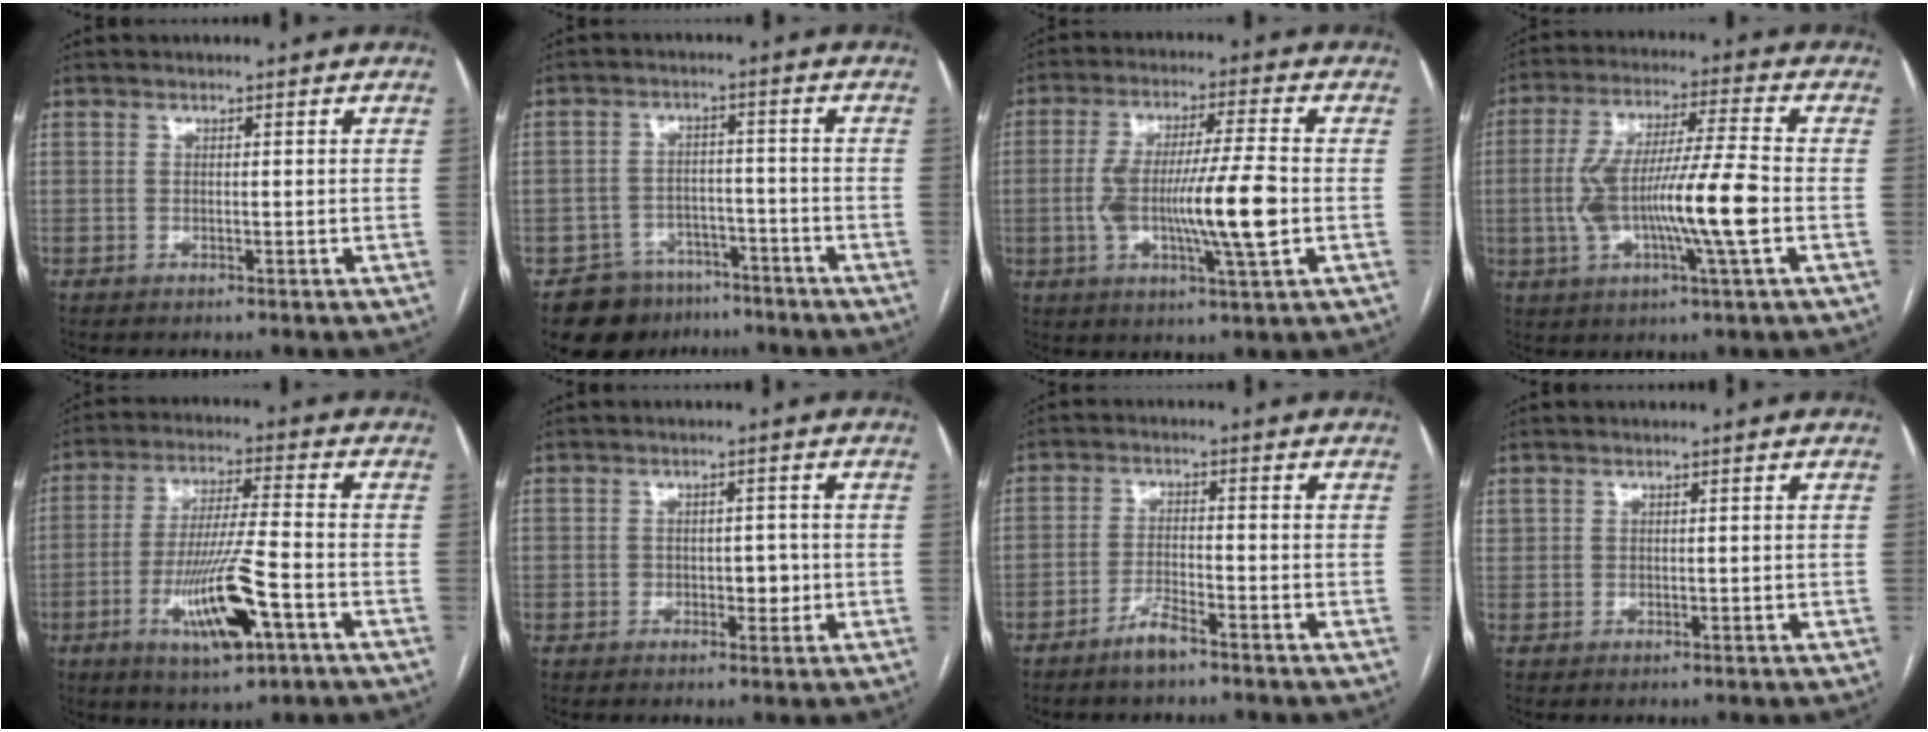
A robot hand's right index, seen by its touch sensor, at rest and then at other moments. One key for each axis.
{"total": 8.6, "fx": -6.7, "fy": 5.3, "fz": 1.2, "tx": -0.012, "ty": 0.019, "tz": -0.102}
{"total": 12.7, "fx": -1.9, "fy": 0.6, "fz": 12.6, "tx": -0.233, "ty": -0.002, "tz": -0.034}
{"total": 14.2, "fx": -2.4, "fy": 0.4, "fz": 14.0, "tx": -0.269, "ty": 0.003, "tz": -0.045}
{"total": 12.9, "fx": -5.0, "fy": 1.3, "fz": 11.9, "tx": -0.226, "ty": -0.015, "tz": -0.084}
{"total": 3.0, "fx": -0.5, "fy": 1.9, "fz": 2.3, "tx": -0.025, "ty": 0.005, "tz": -0.002}
{"total": 3.8, "fx": -2.9, "fy": 0.4, "fz": 2.3, "tx": -0.045, "ty": -0.001, "tz": -0.056}
{"total": 0.9, "fx": 0.6, "fy": 0.5, "fz": 0.4, "tx": -0.007, "ty": 0.007, "tz": 0.015}